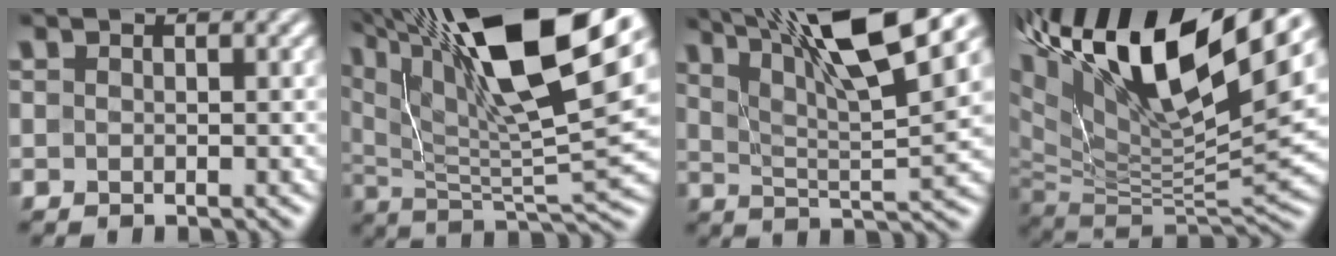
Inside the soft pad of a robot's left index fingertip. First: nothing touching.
{"total": 17.2, "force": [9.7, 4.6, 13.5], "torque": [-0.245, 0.021, 0.172]}
{"total": 12.5, "force": [7.9, 2.0, 9.5], "torque": [-0.167, 0.019, 0.136]}
{"total": 18.4, "force": [9.4, 6.8, 14.3], "torque": [-0.283, 0.041, 0.169]}